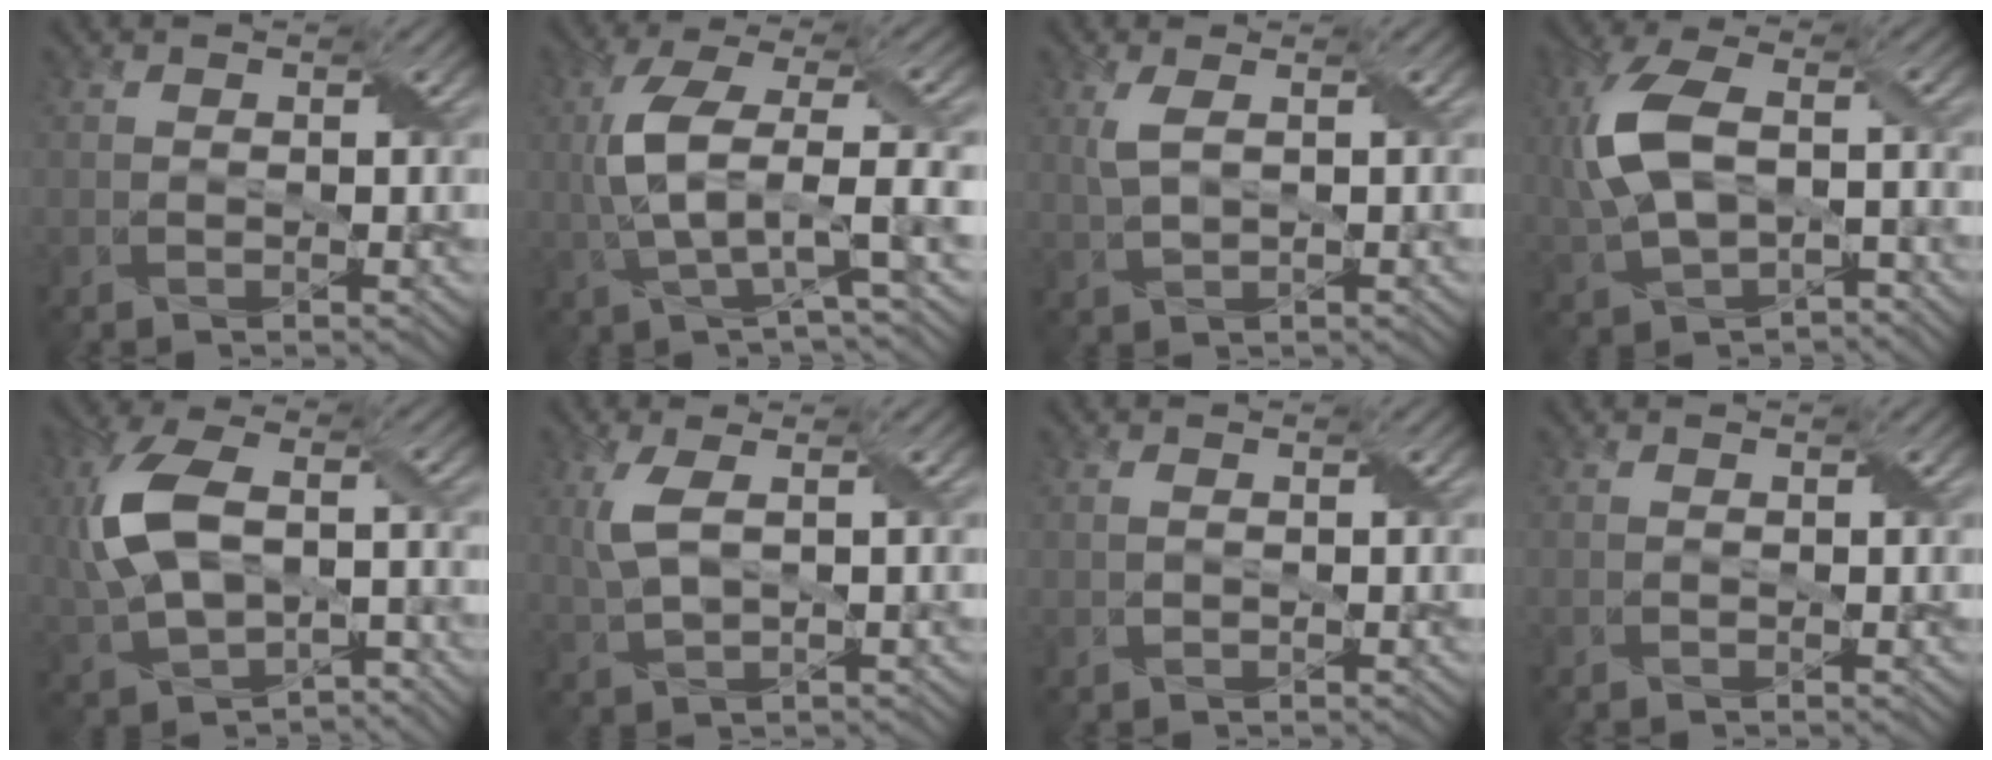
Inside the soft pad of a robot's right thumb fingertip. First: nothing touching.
{"total": 8.6, "force": [0.4, 2.9, 8.1], "torque": [-0.167, 0.015, 0.004]}
{"total": 2.4, "force": [1.0, 0.8, 2.0], "torque": [-0.056, 0.004, 0.023]}
{"total": 9.7, "force": [-0.3, 5.5, 8.1], "torque": [-0.195, 0.005, -0.006]}
{"total": 11.0, "force": [-0.6, 6.4, 8.9], "torque": [-0.211, 0.000, -0.010]}
{"total": 3.7, "force": [1.2, 1.3, 3.2], "torque": [-0.088, 0.006, 0.026]}
{"total": 0.0}
{"total": 0.0}